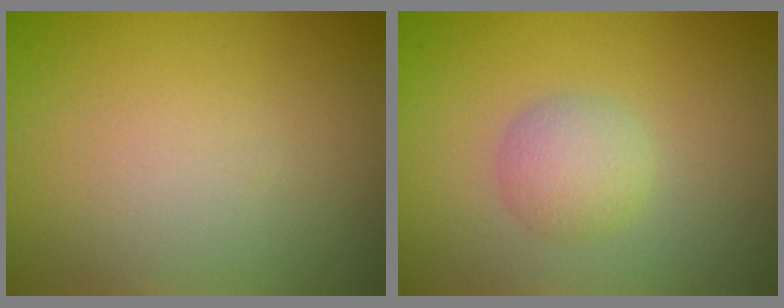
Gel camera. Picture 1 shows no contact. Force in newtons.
{"total": 2.3, "press": 2.3, "slide": 0.1}